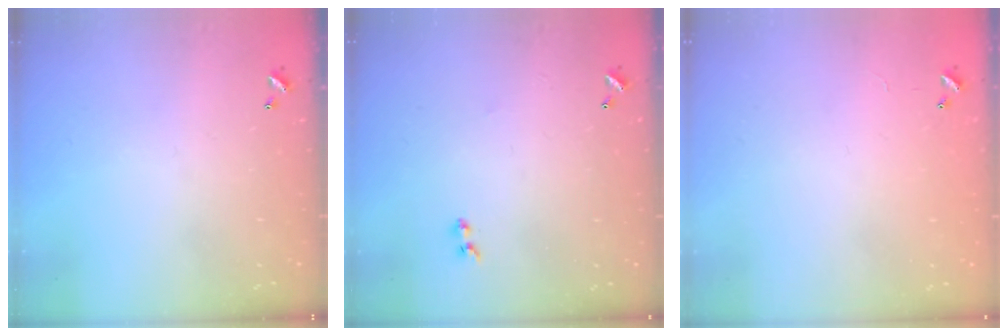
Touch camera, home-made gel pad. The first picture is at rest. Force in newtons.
{"total": 1.9, "press": 1.7, "slide": 0.9}
{"total": 9.3, "press": 9.3, "slide": 0.3}